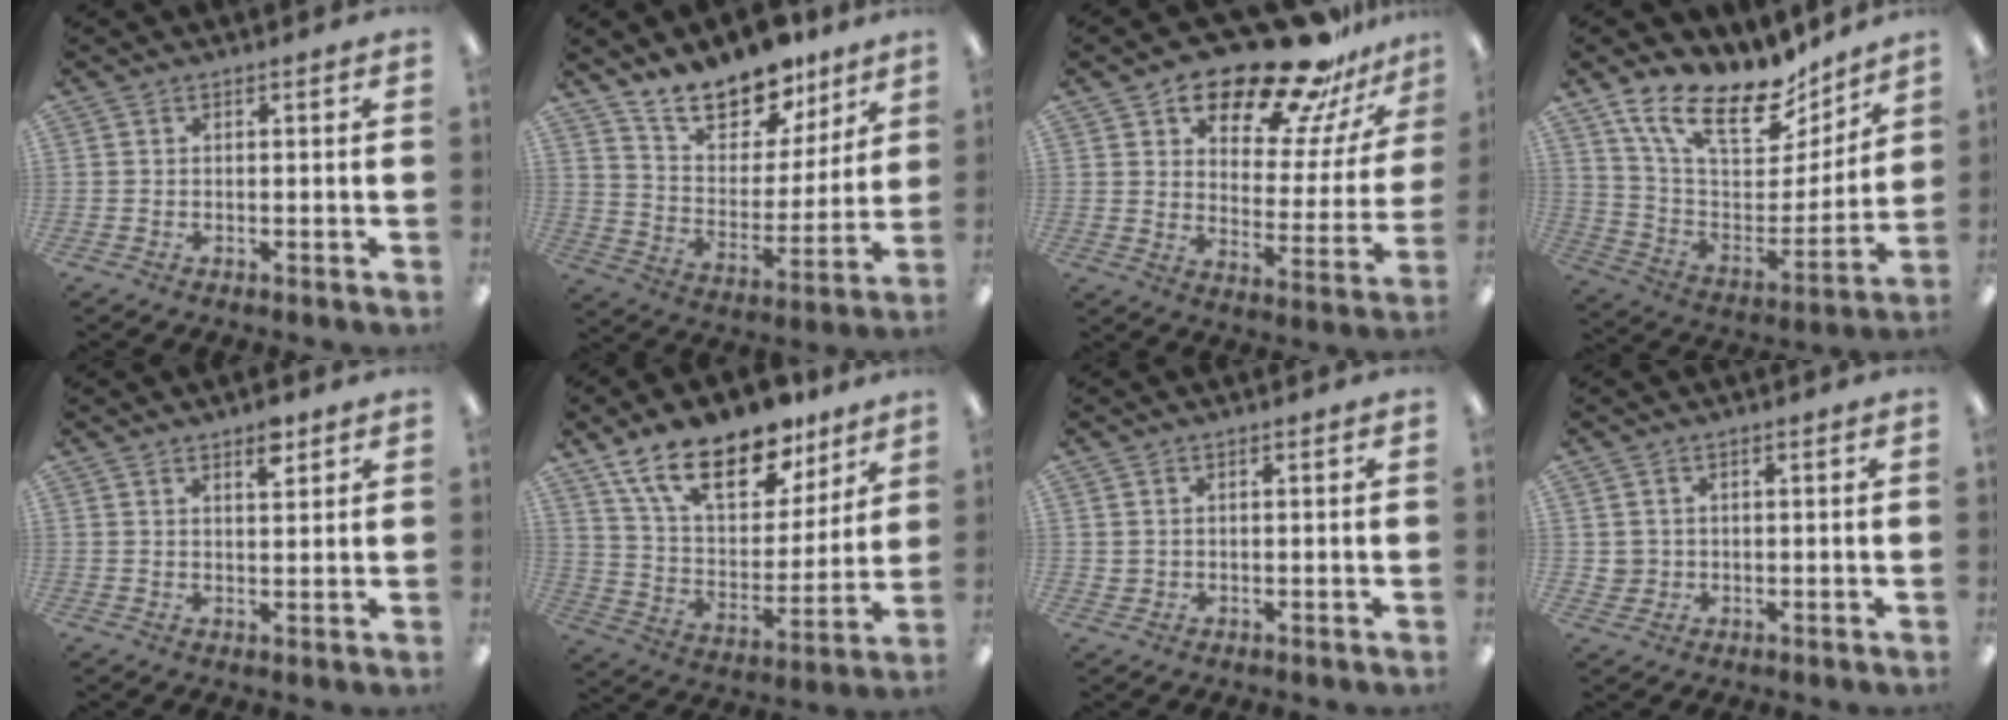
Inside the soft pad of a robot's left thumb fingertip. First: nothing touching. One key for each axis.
{"total": 16.0, "fx": 13.3, "fy": 7.0, "fz": 5.4, "tx": -0.096, "ty": -0.098, "tz": 0.241}
{"total": 21.7, "fx": 18.0, "fy": 7.1, "fz": 9.9, "tx": -0.149, "ty": -0.128, "tz": 0.300}
{"total": 19.9, "fx": 14.2, "fy": 8.6, "fz": 11.0, "tx": -0.193, "ty": -0.097, "tz": 0.252}
{"total": 4.3, "fx": 3.1, "fy": 1.6, "fz": 2.5, "tx": -0.023, "ty": -0.015, "tz": 0.049}
{"total": 20.9, "fx": 14.5, "fy": 9.5, "fz": 11.6, "tx": -0.208, "ty": -0.079, "tz": 0.257}
{"total": 1.3, "fx": 0.7, "fy": 1.1, "fz": 0.0, "tx": -0.001, "ty": 0.003, "tz": 0.012}
{"total": 2.6, "fx": 0.7, "fy": 2.5, "fz": 0.1, "tx": -0.007, "ty": 0.004, "tz": 0.012}